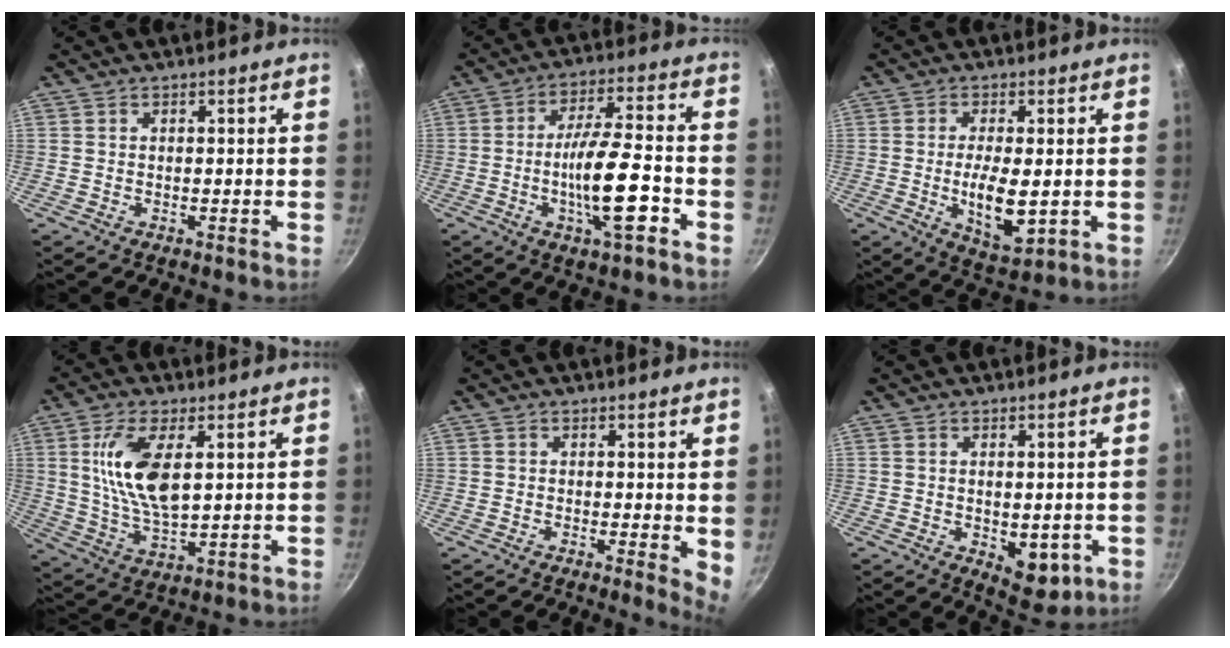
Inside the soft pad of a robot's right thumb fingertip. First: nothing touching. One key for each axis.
{"total": 12.9, "fx": -4.0, "fy": 3.1, "fz": 11.9, "tx": -0.198, "ty": 0.022, "tz": -0.071}
{"total": 9.3, "fx": -0.8, "fy": 3.5, "fz": 8.6, "tx": -0.155, "ty": -0.013, "tz": -0.005}
{"total": 12.5, "fx": 3.2, "fy": 5.6, "fz": 10.7, "tx": -0.205, "ty": -0.014, "tz": 0.067}
{"total": 4.0, "fx": 0.7, "fy": 1.5, "fz": 3.6, "tx": -0.039, "ty": -0.006, "tz": 0.006}
{"total": 6.7, "fx": -0.9, "fy": 3.9, "fz": 5.4, "tx": -0.054, "ty": -0.014, "tz": -0.002}